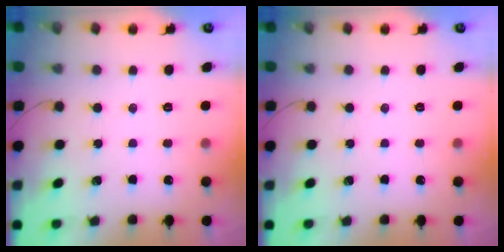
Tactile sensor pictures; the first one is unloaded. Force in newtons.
{"total": 0.0}